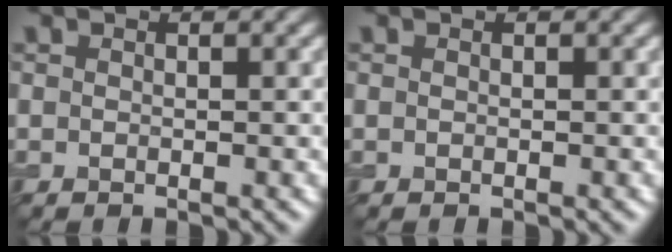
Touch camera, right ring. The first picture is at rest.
{"total": 0.0}